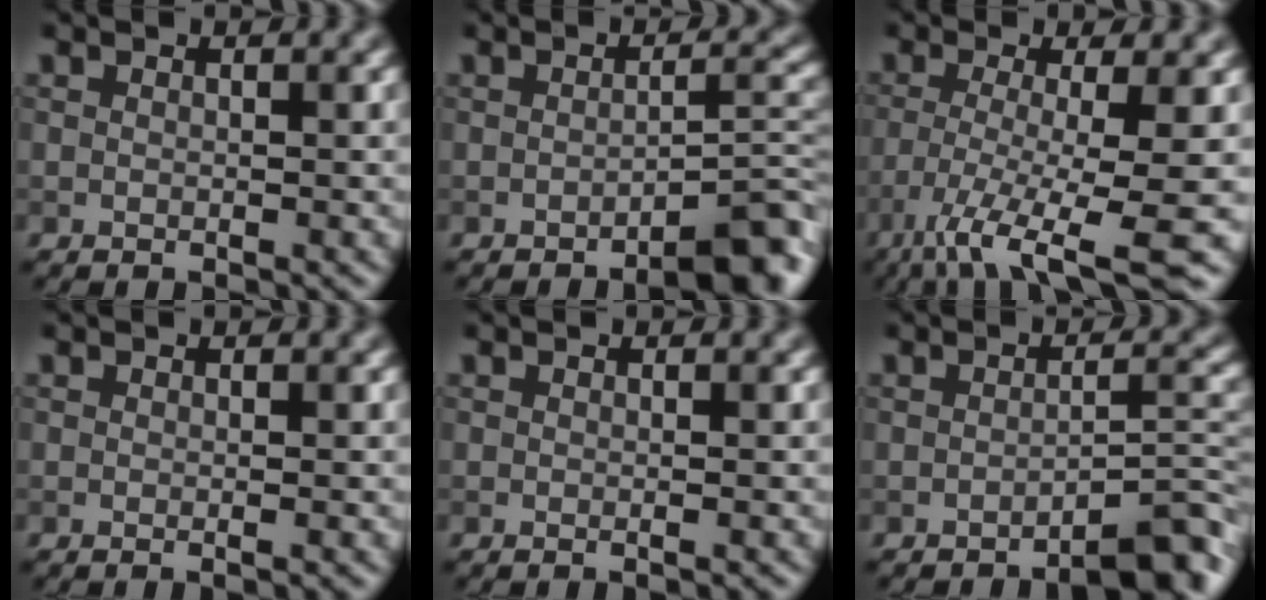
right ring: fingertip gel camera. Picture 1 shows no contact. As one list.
[{"total": 5.0, "force": [-3.3, 1.0, 3.7], "torque": [-0.036, 0.017, -0.050]}, {"total": 9.2, "force": [-4.9, 1.9, 7.6], "torque": [-0.122, -0.016, -0.090]}, {"total": 1.1, "force": [0.0, 0.4, 1.0], "torque": [-0.010, -0.004, -0.006]}, {"total": 0.7, "force": [0.0, 0.3, 0.6], "torque": [-0.008, -0.006, -0.004]}, {"total": 4.4, "force": [-3.2, 0.7, 3.0], "torque": [-0.032, 0.015, -0.050]}]